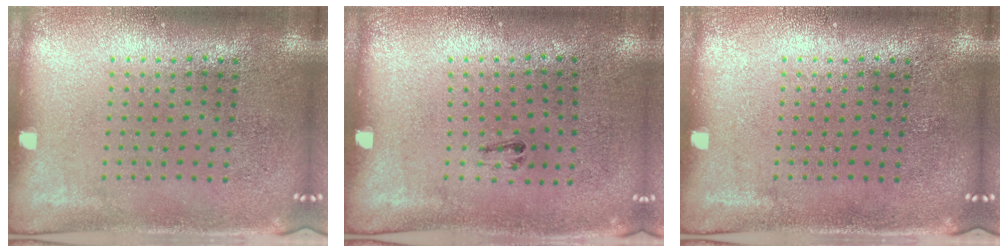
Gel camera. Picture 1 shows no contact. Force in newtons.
{"total": 0.6, "press": 0.3, "slide": 0.6}
{"total": 0.0}